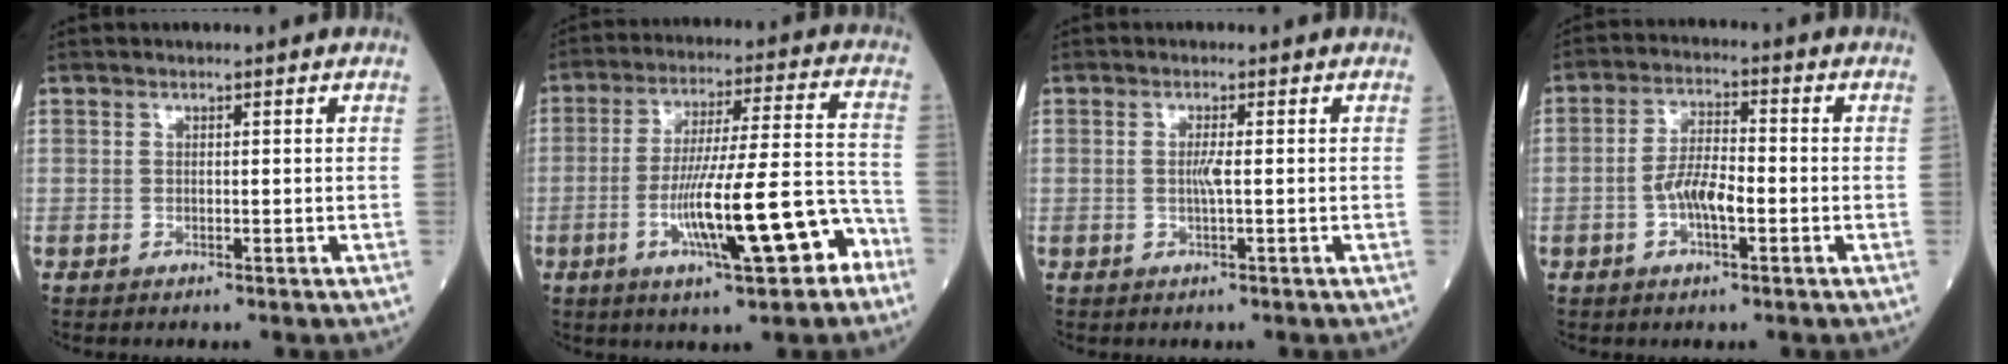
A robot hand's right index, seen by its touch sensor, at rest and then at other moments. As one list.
[{"total": 15.3, "force": [-6.6, 2.2, 13.7], "torque": [-0.233, 0.011, -0.094]}, {"total": 1.4, "force": [0.0, -0.1, 1.4], "torque": [-0.031, 0.000, 0.000]}, {"total": 5.8, "force": [-1.5, 1.8, 5.3], "torque": [-0.109, 0.009, -0.030]}]